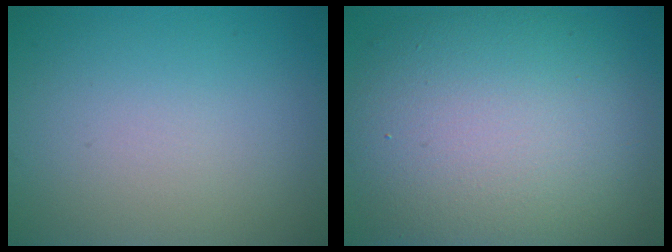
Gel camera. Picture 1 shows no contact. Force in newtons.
{"total": 12.1, "press": 12.1, "slide": 0.5}